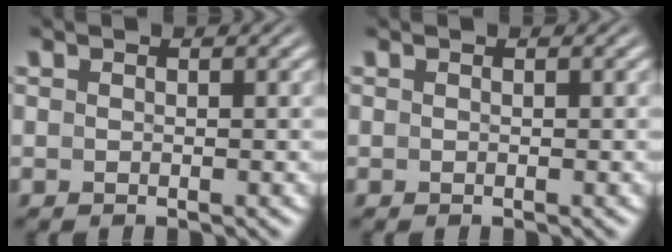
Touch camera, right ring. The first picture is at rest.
{"total": 0.0}